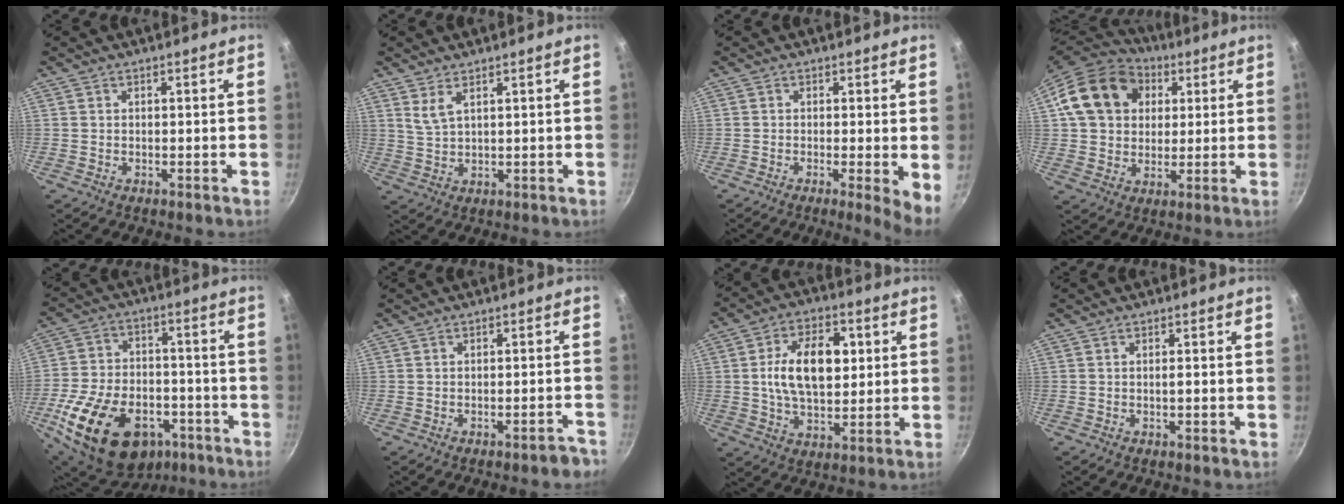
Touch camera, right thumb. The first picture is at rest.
{"total": 3.3, "force": [2.0, 1.1, 2.5], "torque": [-0.050, -0.016, 0.045]}
{"total": 5.0, "force": [-0.5, 0.9, 5.0], "torque": [-0.065, -0.012, -0.008]}
{"total": 18.1, "force": [5.1, 14.4, 9.8], "torque": [-0.161, 0.018, 0.081]}
{"total": 24.4, "force": [-10.6, 15.7, 15.3], "torque": [-0.255, 0.041, -0.161]}
{"total": 3.4, "force": [-2.7, 0.8, 1.9], "torque": [-0.013, 0.036, -0.016]}
{"total": 14.2, "force": [2.2, 8.6, 11.1], "torque": [-0.159, 0.002, 0.032]}
{"total": 0.6, "force": [-0.2, 0.1, 0.6], "torque": [-0.012, 0.004, -0.005]}